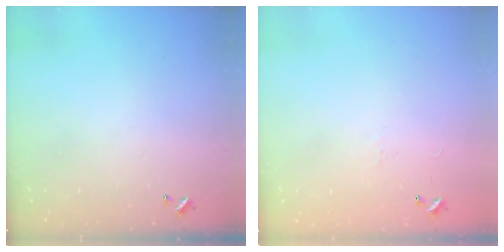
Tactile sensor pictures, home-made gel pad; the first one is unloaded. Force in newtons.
{"total": 7.1, "press": 7.1, "slide": 0.8}